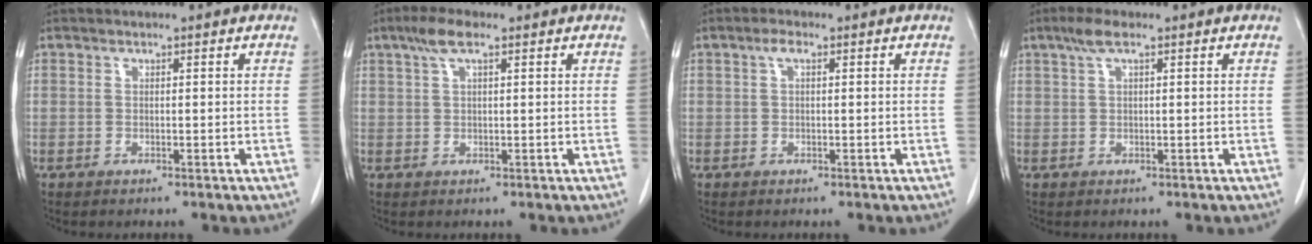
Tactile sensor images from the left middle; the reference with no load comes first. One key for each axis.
{"total": 3.8, "fx": 2.2, "fy": 0.8, "fz": 3.0, "tx": -0.067, "ty": 0.015, "tz": 0.044}
{"total": 1.4, "fx": 0.5, "fy": 0.5, "fz": 1.2, "tx": -0.023, "ty": 0.007, "tz": 0.009}
{"total": 2.8, "fx": 1.6, "fy": 0.4, "fz": 2.2, "tx": -0.052, "ty": 0.015, "tz": 0.033}